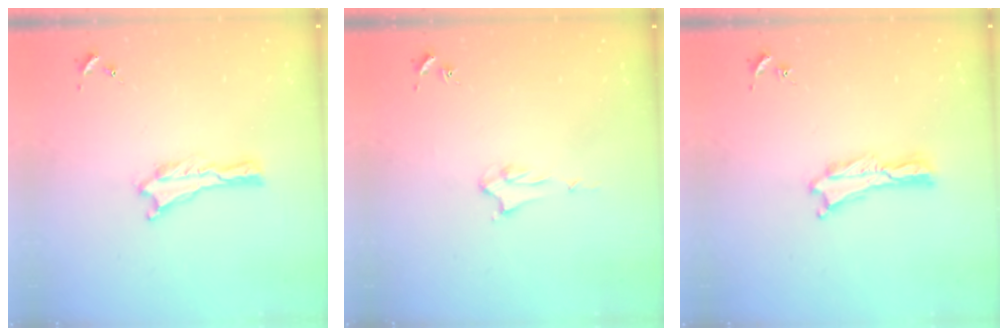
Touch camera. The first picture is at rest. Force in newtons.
{"total": 1.9, "press": 1.9, "slide": 0.1}
{"total": 0.0}